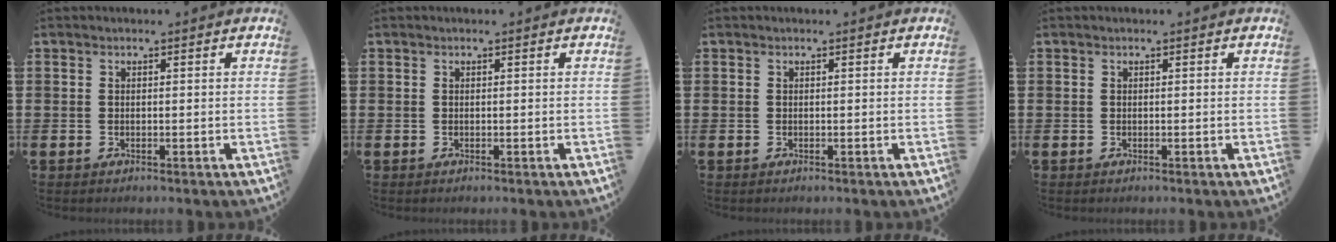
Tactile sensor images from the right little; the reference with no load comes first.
{"total": 0.0}
{"total": 0.0}
{"total": 0.0}